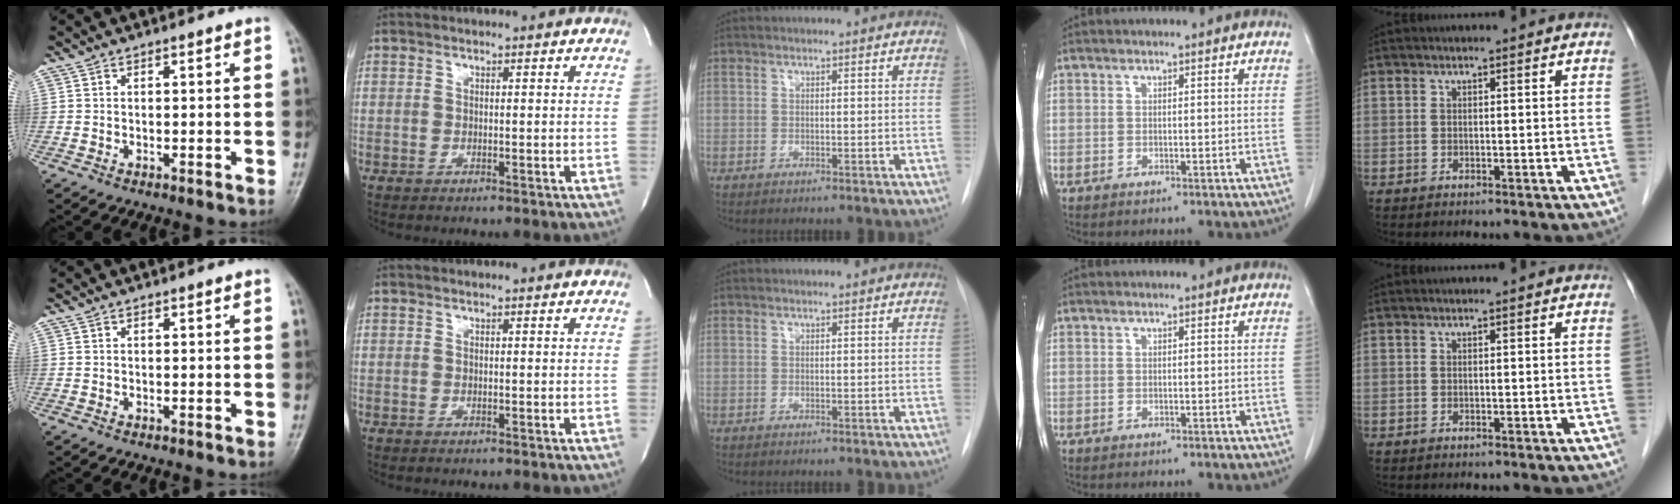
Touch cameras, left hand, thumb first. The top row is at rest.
{}